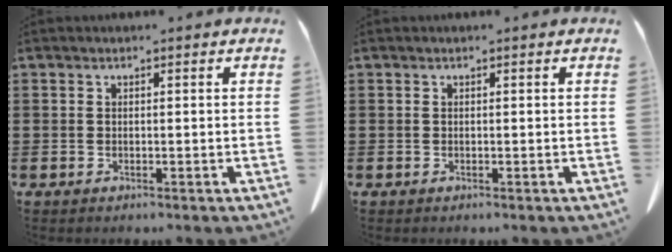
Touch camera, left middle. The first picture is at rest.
{"total": 0.0}